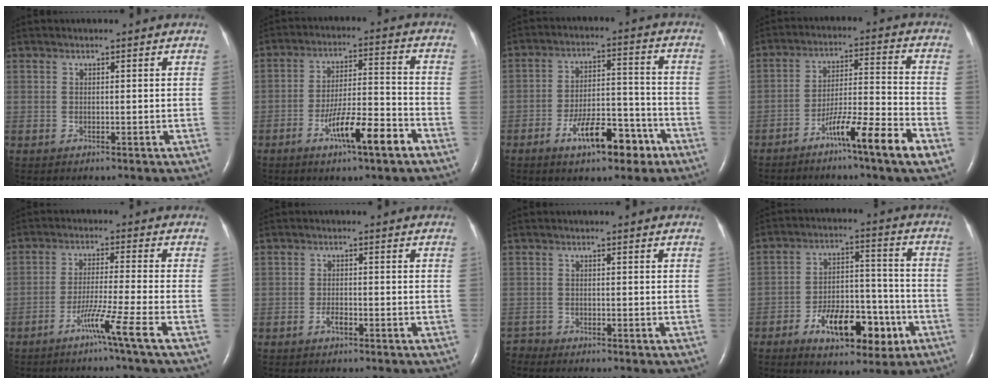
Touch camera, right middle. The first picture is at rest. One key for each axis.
{"total": 9.9, "fx": -5.5, "fy": 1.0, "fz": 8.2, "tx": -0.136, "ty": 0.000, "tz": -0.091}
{"total": 9.9, "fx": -5.8, "fy": 3.7, "fz": 7.2, "tx": -0.117, "ty": 0.018, "tz": -0.089}
{"total": 9.9, "fx": -6.1, "fy": -0.8, "fz": 7.8, "tx": -0.123, "ty": -0.003, "tz": -0.107}
{"total": 6.1, "fx": -3.6, "fy": -2.2, "fz": 4.5, "tx": -0.079, "ty": -0.015, "tz": -0.074}
{"total": 1.6, "fx": -1.0, "fy": 0.5, "fz": 1.1, "tx": -0.024, "ty": 0.001, "tz": -0.018}
{"total": 1.2, "fx": -1.1, "fy": 0.0, "fz": -0.5, "tx": 0.014, "ty": -0.006, "tz": -0.023}
{"total": 12.5, "fx": -5.8, "fy": 5.7, "fz": 9.5, "tx": -0.150, "ty": 0.021, "tz": -0.084}